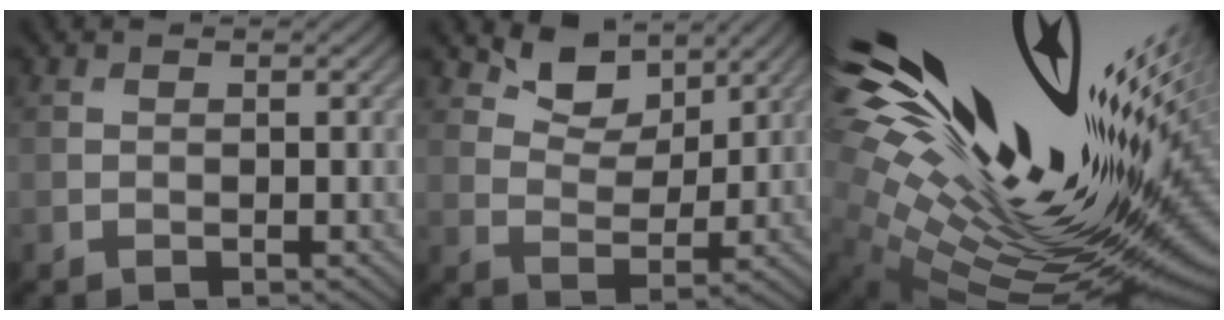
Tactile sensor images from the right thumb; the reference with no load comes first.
{"total": 6.1, "force": [4.1, 3.3, 3.1], "torque": [-0.063, -0.010, 0.070]}
{"total": 20.5, "force": [6.4, 8.0, 17.8], "torque": [-0.302, -0.001, 0.121]}